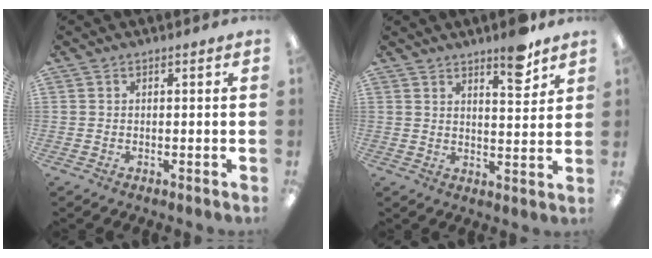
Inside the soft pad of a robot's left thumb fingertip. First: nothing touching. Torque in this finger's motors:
{"motor_torque": [1.00, 0.47, 0.61, -0.64, 0.03]}